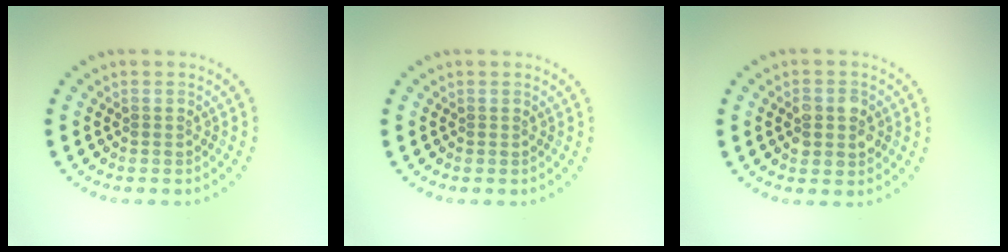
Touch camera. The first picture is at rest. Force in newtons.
{"total": 0.0}
{"total": 2.6, "press": 2.6, "slide": 0.3}